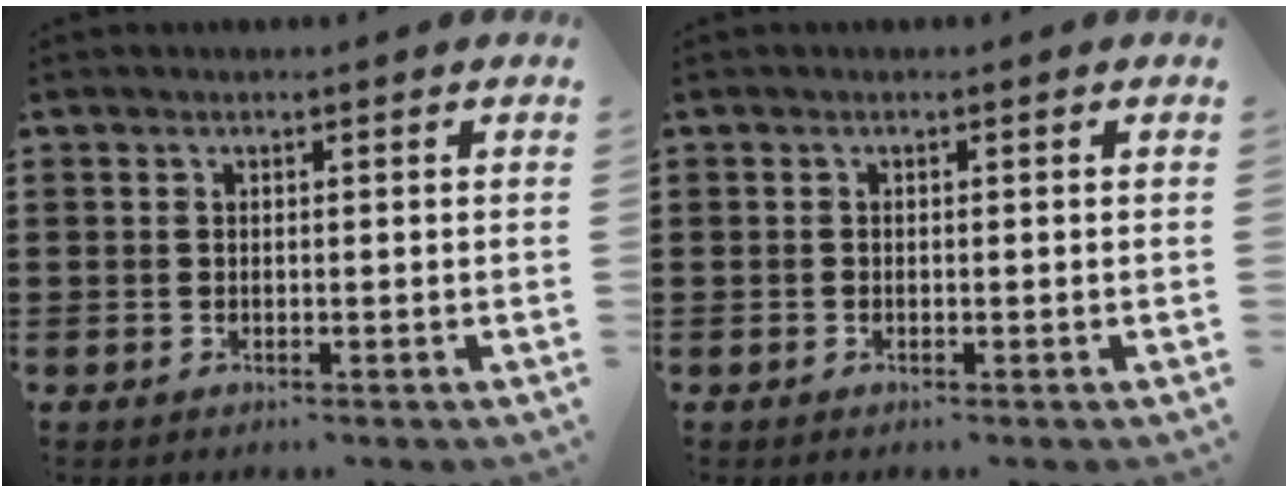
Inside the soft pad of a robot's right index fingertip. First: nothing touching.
{"total": 0.0}